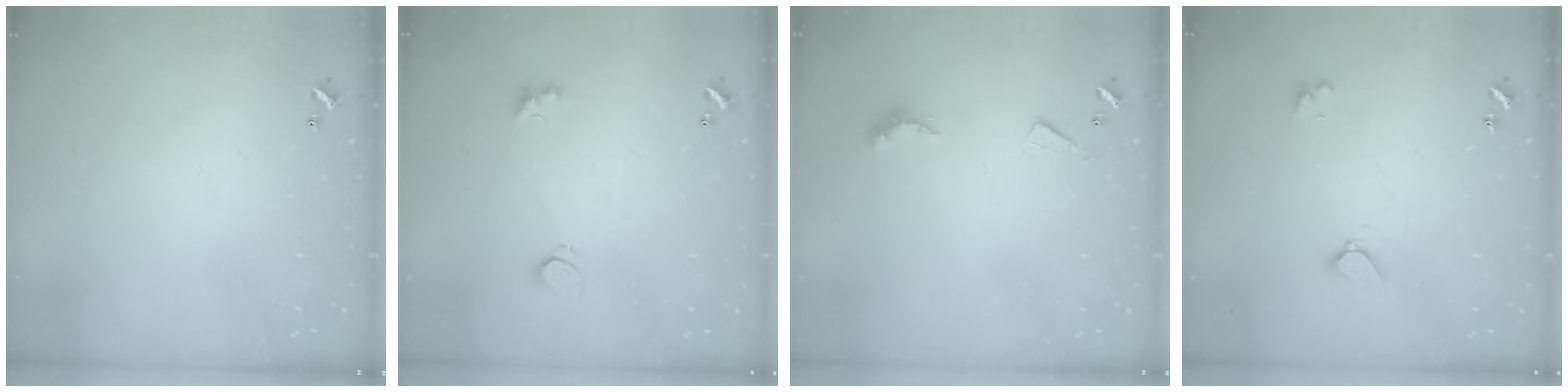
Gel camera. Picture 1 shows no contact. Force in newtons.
{"total": 3.0, "press": 2.7, "slide": 1.1}
{"total": 4.5, "press": 4.5, "slide": 0.8}
{"total": 2.2, "press": 2.2, "slide": 0.3}